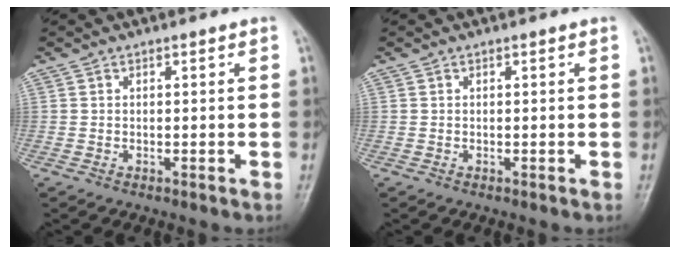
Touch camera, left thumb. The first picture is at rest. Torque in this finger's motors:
{"motor_torque": [-0.04, 0.05, -0.01, -0.06, 0.00]}